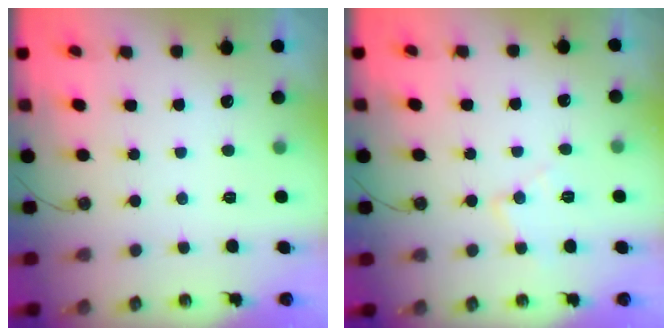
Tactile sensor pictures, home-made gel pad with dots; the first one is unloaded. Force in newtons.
{"total": 8.0, "press": 8.0, "slide": 0.6}